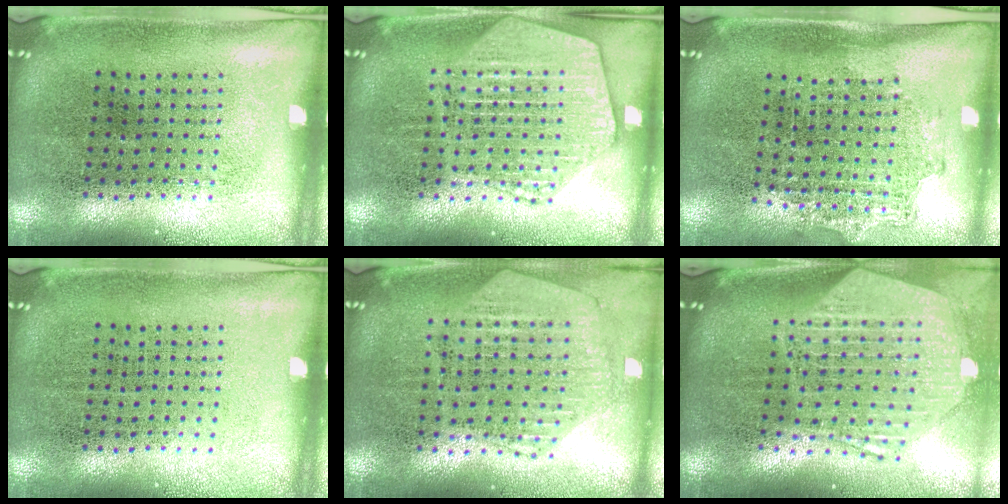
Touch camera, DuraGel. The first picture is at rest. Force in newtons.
{"total": 3.5, "press": 3.5, "slide": 0.5}
{"total": 1.4, "press": 1.1, "slide": 0.9}
{"total": 0.0}
{"total": 1.1, "press": 1.1, "slide": 0.2}
{"total": 2.8, "press": 2.2, "slide": 1.7}